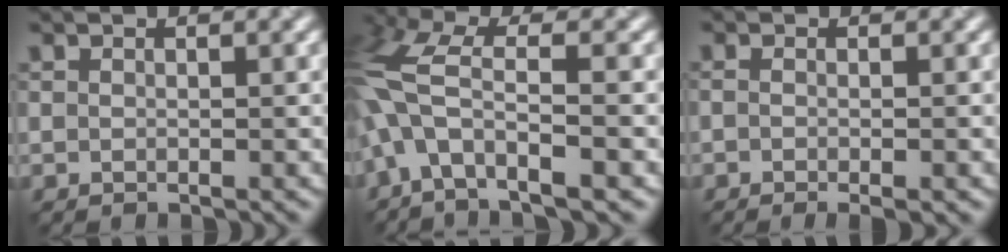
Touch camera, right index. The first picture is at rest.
{"total": 7.6, "force": [-3.0, 3.0, 6.3], "torque": [-0.152, 0.019, -0.057]}
{"total": 3.1, "force": [-0.9, 1.2, 2.7], "torque": [-0.025, 0.011, -0.011]}